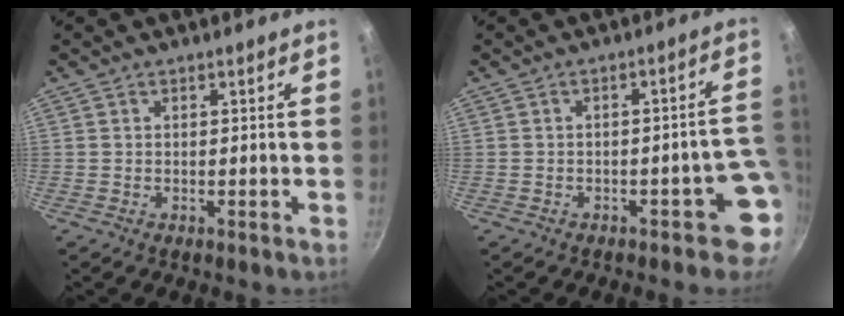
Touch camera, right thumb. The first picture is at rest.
{"total": 5.4, "force": [-2.4, 2.8, 4.0], "torque": [0.005, 0.040, -0.026]}